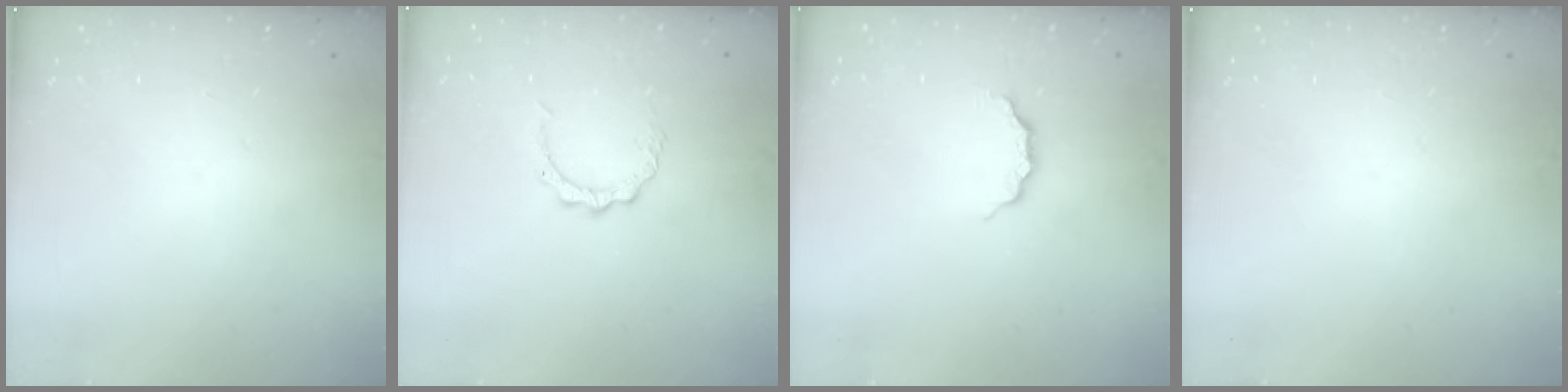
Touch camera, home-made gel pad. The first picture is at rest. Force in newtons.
{"total": 3.0, "press": 3.0, "slide": 0.2}
{"total": 2.7, "press": 2.6, "slide": 0.3}
{"total": 0.0}